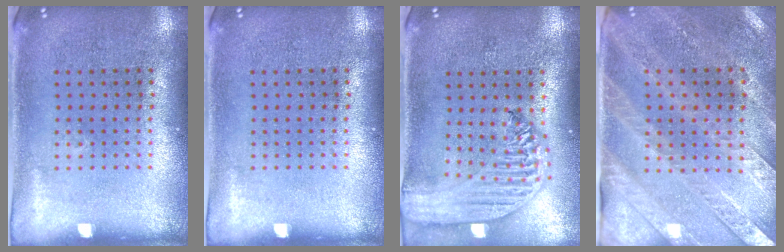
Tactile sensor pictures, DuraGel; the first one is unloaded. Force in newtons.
{"total": 0.0}
{"total": 2.7, "press": 2.2, "slide": 1.5}
{"total": 3.0, "press": 2.7, "slide": 1.4}